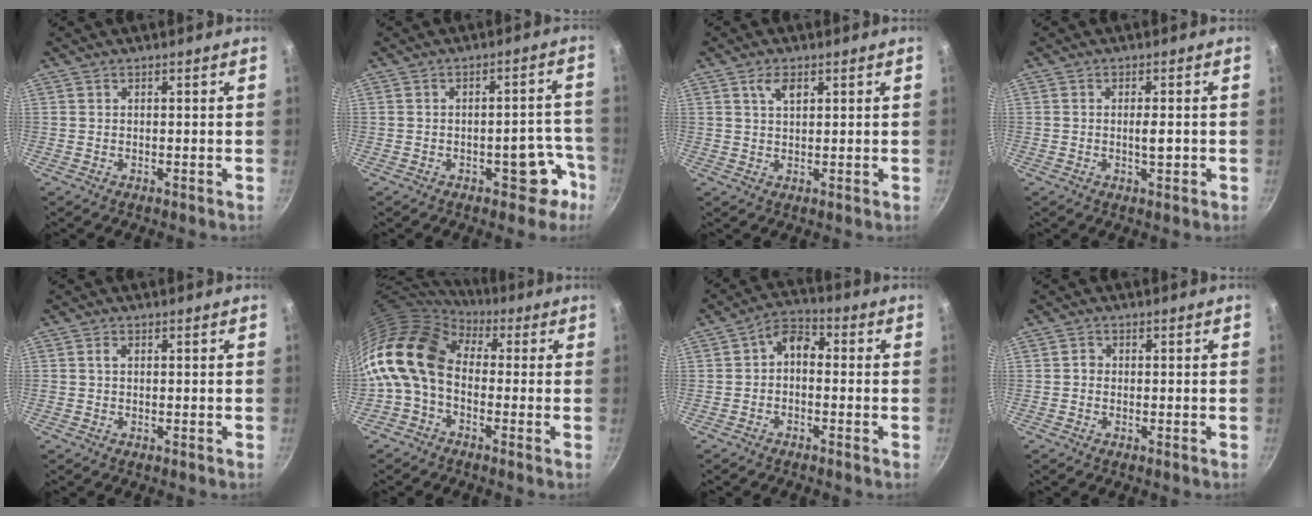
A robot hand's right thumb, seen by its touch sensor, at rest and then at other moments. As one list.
[{"total": 7.3, "force": [-3.7, 4.0, 4.8], "torque": [-0.014, 0.048, -0.038]}, {"total": 3.2, "force": [1.5, 1.7, 2.3], "torque": [-0.035, -0.003, 0.026]}, {"total": 2.7, "force": [-0.4, 1.0, 2.5], "torque": [-0.034, 0.005, -0.006]}, {"total": 1.1, "force": [0.2, 0.8, 0.7], "torque": [-0.011, 0.005, 0.003]}, {"total": 14.2, "force": [0.1, 10.0, 10.1], "torque": [-0.182, 0.027, -0.022]}, {"total": 5.2, "force": [-0.6, 3.5, 3.7], "torque": [-0.052, 0.026, -0.024]}, {"total": 1.1, "force": [-0.2, 1.0, 0.4], "torque": [-0.004, 0.005, -0.006]}]